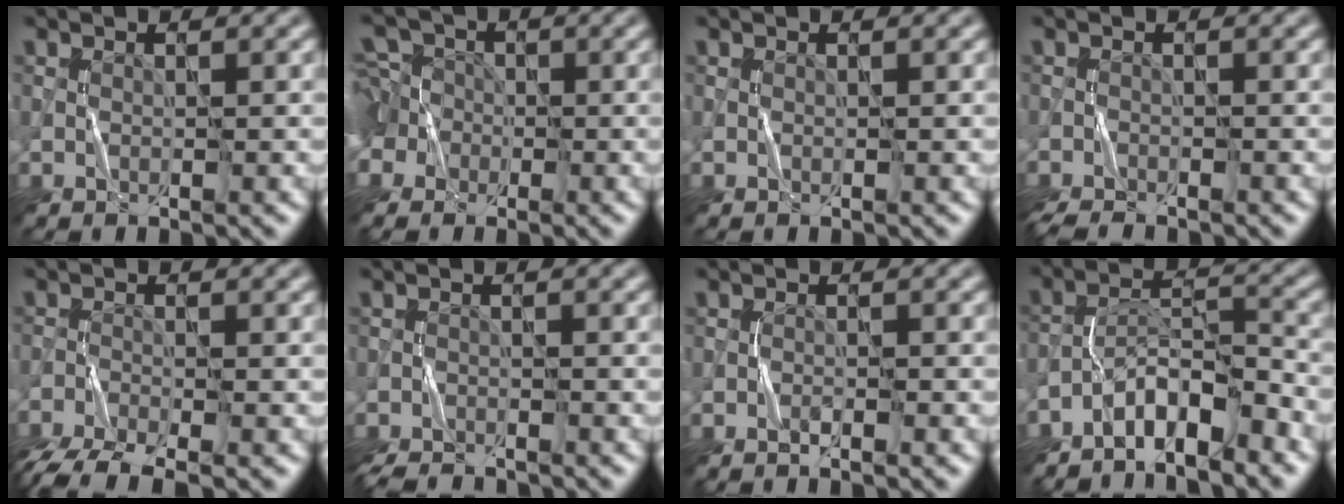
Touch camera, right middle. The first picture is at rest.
{"total": 9.7, "force": [-1.8, 8.5, 4.3], "torque": [-0.102, 0.015, -0.080]}
{"total": 0.0}
{"total": 2.8, "force": [-2.7, 0.3, 0.8], "torque": [-0.026, -0.008, -0.052]}
{"total": 5.1, "force": [-4.2, 1.2, 2.7], "torque": [-0.052, -0.020, -0.087]}
{"total": 3.6, "force": [-3.5, 0.6, 0.7], "torque": [-0.020, -0.012, -0.063]}
{"total": 1.0, "force": [-0.8, 0.0, 0.6], "torque": [-0.014, 0.004, -0.016]}
{"total": 5.7, "force": [-4.6, 1.5, 3.0], "torque": [-0.046, 0.006, -0.085]}